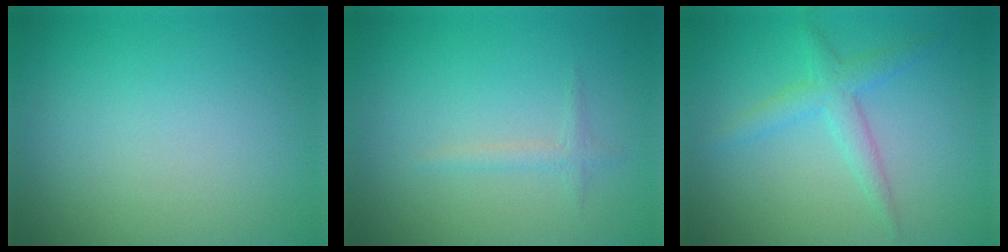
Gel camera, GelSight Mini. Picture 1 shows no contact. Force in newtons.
{"total": 1.0, "press": 1.0, "slide": 0.0}
{"total": 2.4, "press": 2.4, "slide": 0.1}